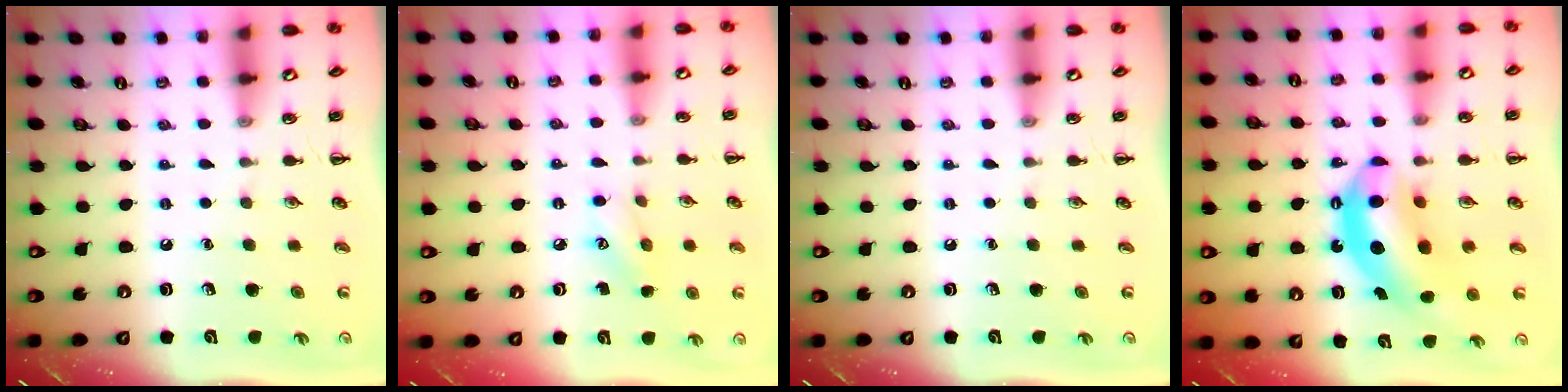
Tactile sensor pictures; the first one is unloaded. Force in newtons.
{"total": 6.7, "press": 6.5, "slide": 1.4}
{"total": 0.0}
{"total": 12.6, "press": 12.2, "slide": 3.3}